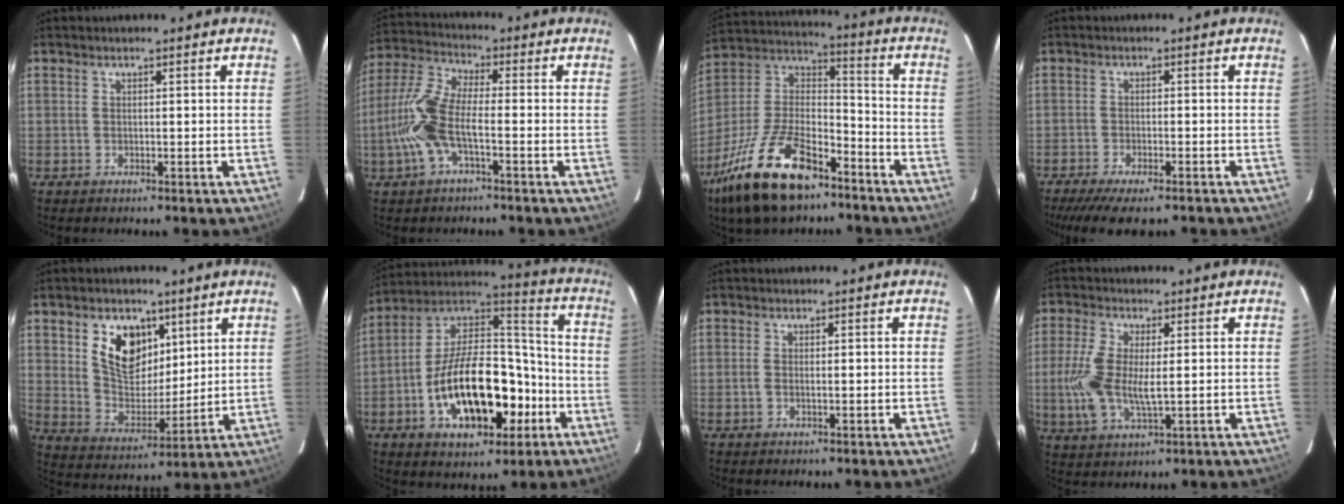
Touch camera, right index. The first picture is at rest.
{"total": 10.9, "force": [-3.1, 3.4, 9.9], "torque": [-0.231, 0.007, -0.066]}
{"total": 22.6, "force": [-14.2, 9.9, 14.5], "torque": [-0.307, -0.010, -0.251]}
{"total": 10.3, "force": [-8.3, 2.3, 5.7], "torque": [-0.130, -0.034, -0.138]}
{"total": 11.9, "force": [5.5, 7.8, 7.1], "torque": [-0.129, 0.003, 0.109]}
{"total": 22.8, "force": [-7.6, 11.8, 18.0], "torque": [-0.327, 0.022, -0.112]}
{"total": 1.3, "force": [-0.1, 0.6, 1.2], "torque": [-0.025, 0.000, -0.004]}
{"total": 9.7, "force": [0.0, 3.9, 8.9], "torque": [-0.200, -0.002, -0.001]}